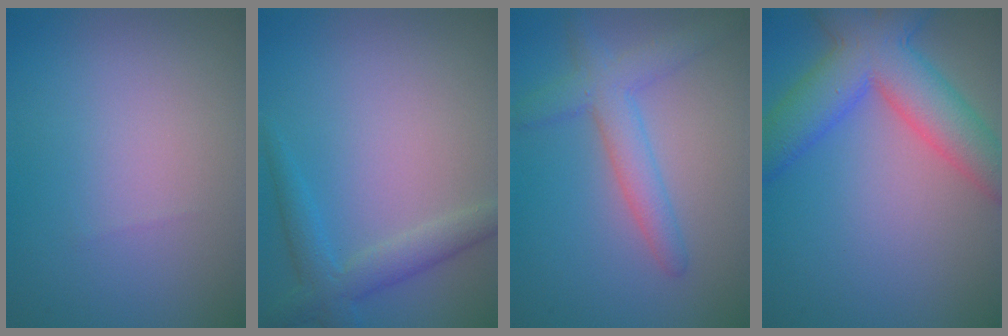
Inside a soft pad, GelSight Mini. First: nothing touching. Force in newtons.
{"total": 3.0, "press": 3.0, "slide": 0.0}
{"total": 3.9, "press": 3.8, "slide": 0.1}
{"total": 8.3, "press": 8.3, "slide": 0.4}